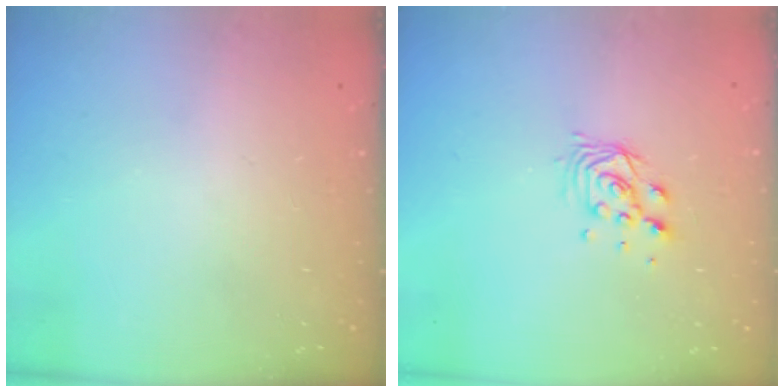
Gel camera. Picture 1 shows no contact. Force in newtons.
{"total": 7.0, "press": 7.0, "slide": 0.4}